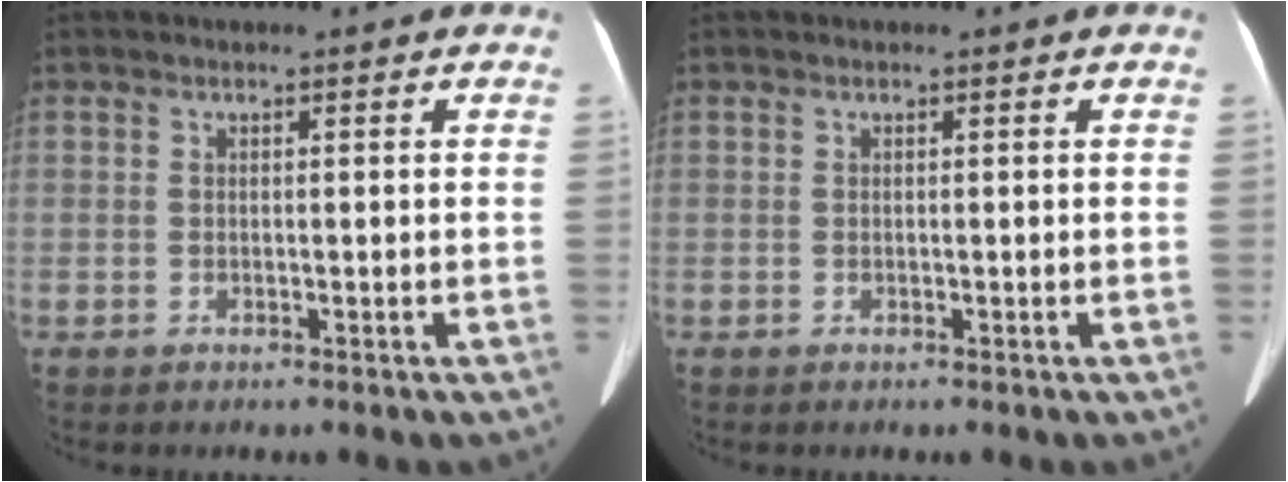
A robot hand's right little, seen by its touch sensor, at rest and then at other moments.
{"total": 0.0}